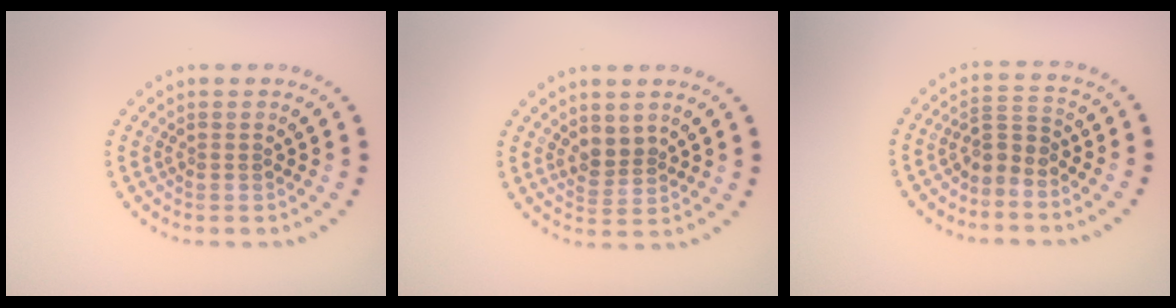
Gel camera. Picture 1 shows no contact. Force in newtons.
{"total": 1.9, "press": 1.6, "slide": 1.0}
{"total": 2.2, "press": 1.5, "slide": 1.7}